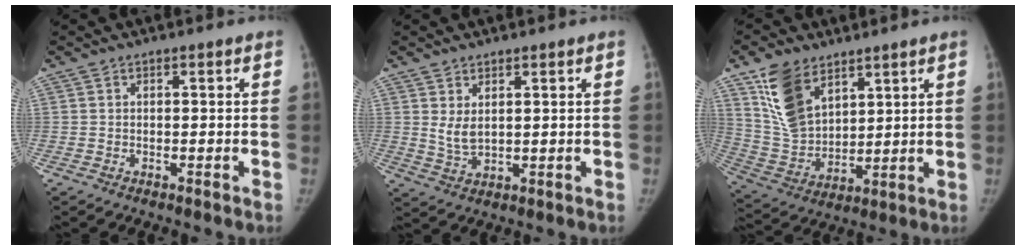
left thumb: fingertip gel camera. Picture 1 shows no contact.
{"total": 3.8, "force": [1.4, 2.2, 2.8], "torque": [-0.043, -0.016, 0.035]}
{"total": 13.7, "force": [7.6, 8.3, 7.8], "torque": [-0.124, -0.032, 0.165]}